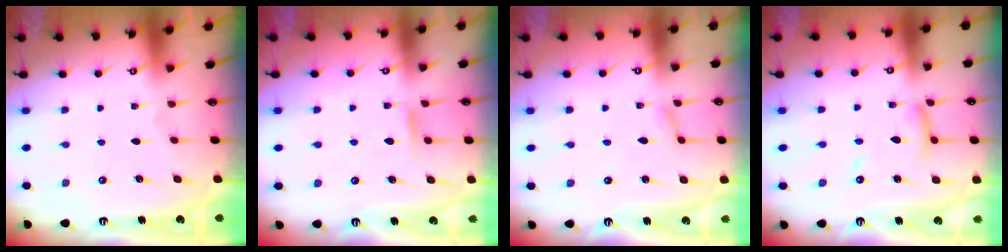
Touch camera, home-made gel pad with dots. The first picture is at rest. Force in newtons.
{"total": 5.5, "press": 5.4, "slide": 0.6}
{"total": 2.0, "press": 1.9, "slide": 0.3}
{"total": 9.6, "press": 9.6, "slide": 0.8}